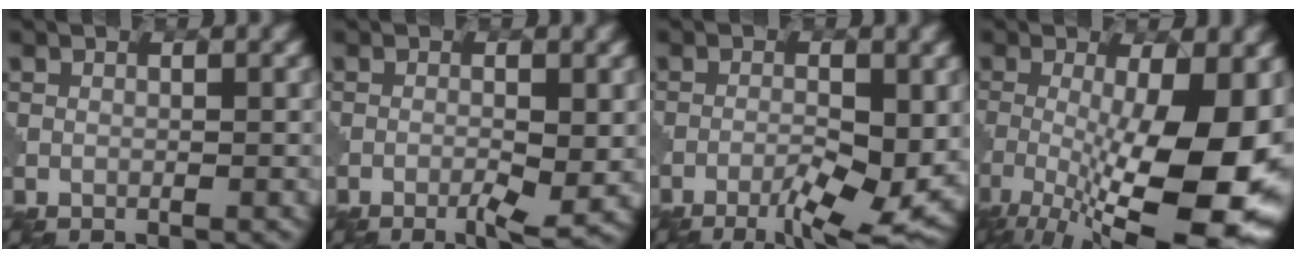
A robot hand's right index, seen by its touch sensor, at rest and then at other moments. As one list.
[{"total": 3.1, "force": [-1.1, 0.5, 2.8], "torque": [-0.050, -0.002, -0.020]}, {"total": 6.2, "force": [-2.7, 1.4, 5.4], "torque": [-0.092, -0.003, -0.044]}, {"total": 15.2, "force": [-4.0, 4.6, 13.9], "torque": [-0.218, -0.019, -0.056]}]